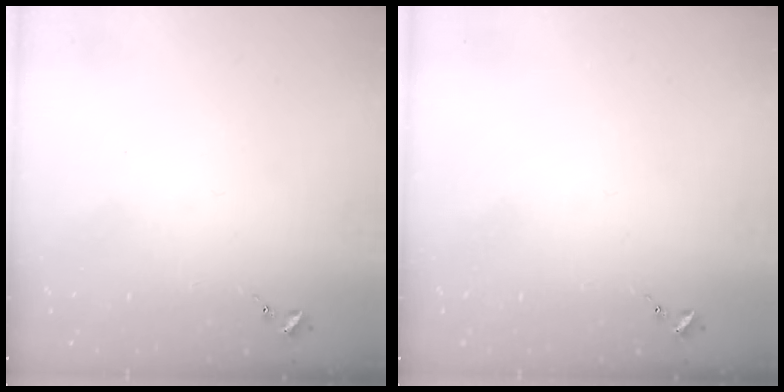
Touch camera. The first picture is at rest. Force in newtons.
{"total": 0.0}